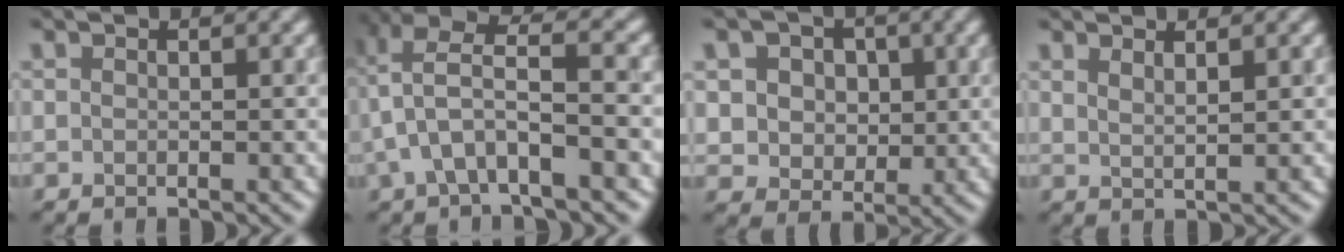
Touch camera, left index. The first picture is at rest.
{"total": 5.6, "force": [-0.6, 1.8, 5.3], "torque": [-0.111, 0.014, -0.011]}
{"total": 5.5, "force": [1.7, 4.6, 2.5], "torque": [-0.052, 0.010, 0.028]}
{"total": 1.7, "force": [1.4, 0.5, 0.9], "torque": [0.003, 0.005, 0.014]}